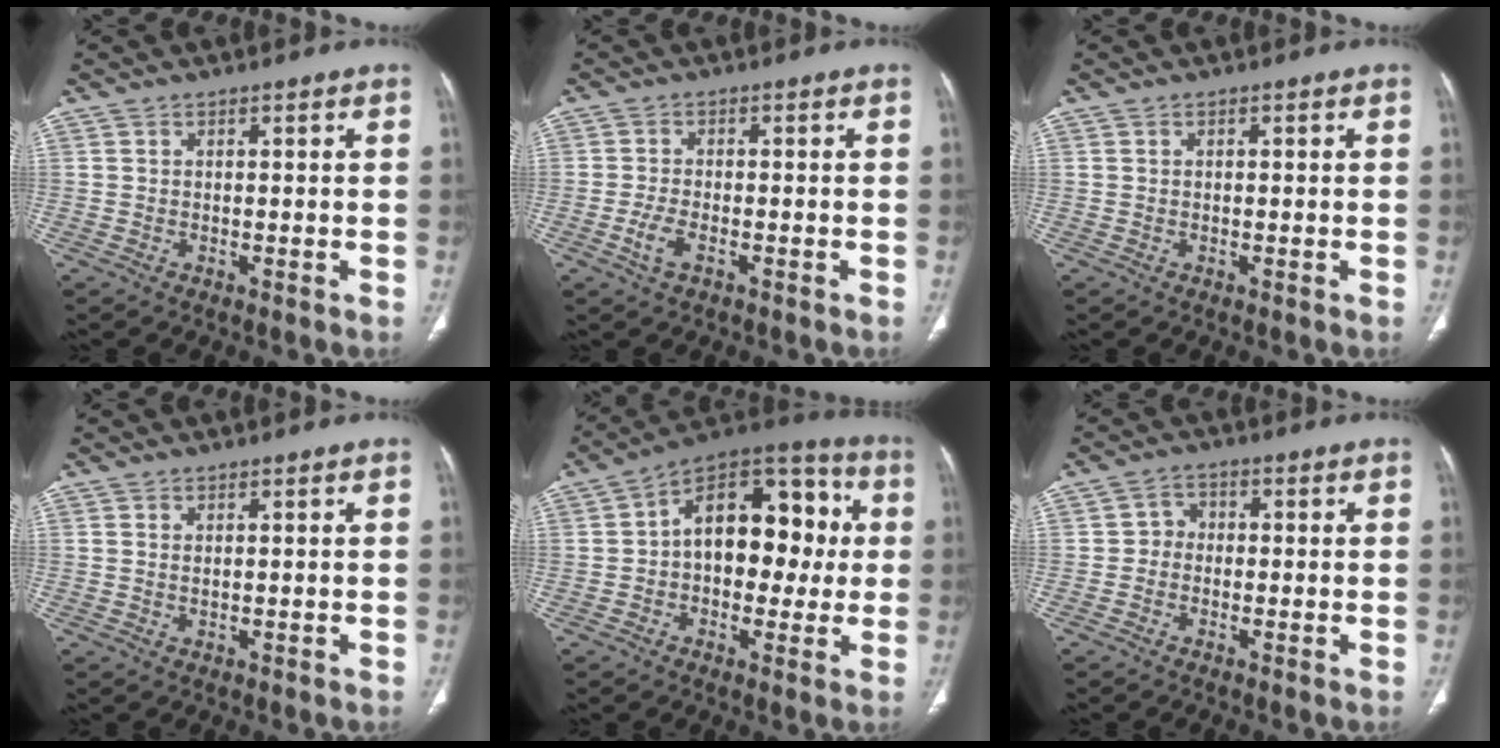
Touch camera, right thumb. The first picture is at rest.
{"total": 3.5, "force": [-1.5, 1.7, 2.7], "torque": [-0.061, 0.007, -0.029]}
{"total": 0.0}
{"total": 0.8, "force": [0.4, 0.3, 0.6], "torque": [-0.013, -0.001, 0.010]}
{"total": 18.7, "force": [1.6, 11.8, 14.4], "torque": [-0.162, 0.048, 0.015]}
{"total": 3.0, "force": [-0.5, 2.6, 1.3], "torque": [-0.002, 0.012, -0.020]}